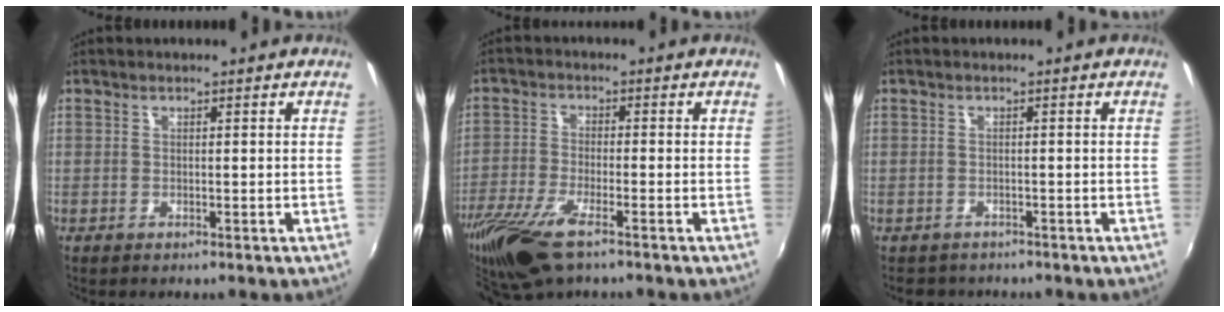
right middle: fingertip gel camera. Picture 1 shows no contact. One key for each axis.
{"total": 12.6, "fx": -8.4, "fy": 3.6, "fz": 8.6, "tx": -0.199, "ty": -0.045, "tz": -0.165}
{"total": 2.9, "fx": -2.4, "fy": 1.5, "fz": 0.4, "tx": -0.016, "ty": -0.011, "tz": -0.035}